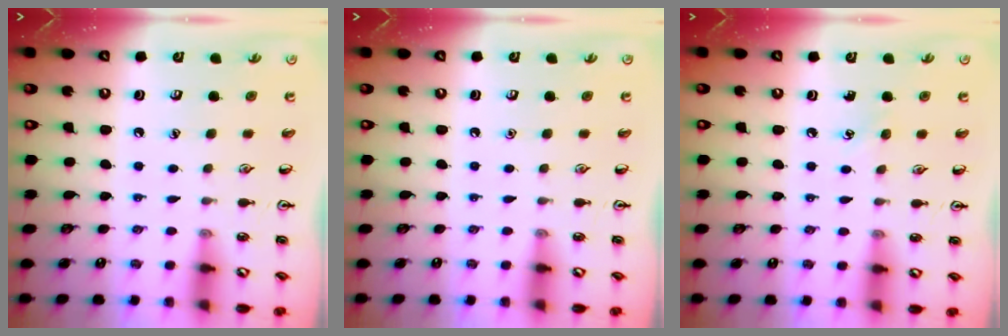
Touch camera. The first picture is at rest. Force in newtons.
{"total": 0.0}
{"total": 3.7, "press": 3.6, "slide": 1.0}